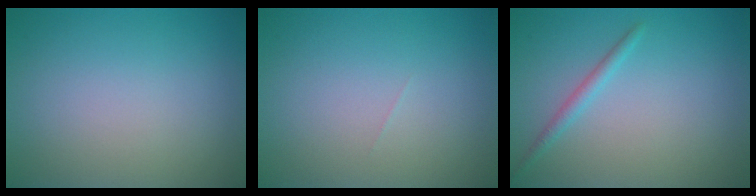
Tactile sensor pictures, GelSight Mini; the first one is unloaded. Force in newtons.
{"total": 0.0}
{"total": 1.3, "press": 1.3, "slide": 0.0}